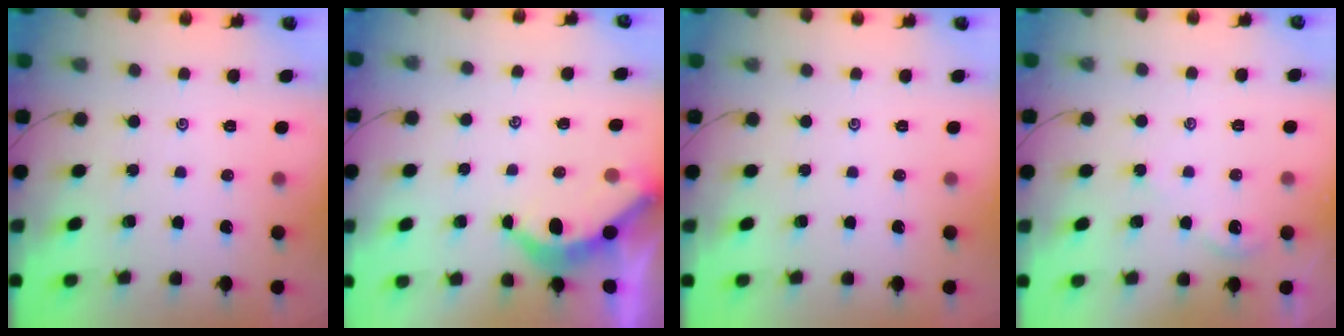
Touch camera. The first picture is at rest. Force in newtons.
{"total": 3.6, "press": 3.6, "slide": 0.4}
{"total": 0.0}
{"total": 1.6, "press": 1.5, "slide": 0.3}